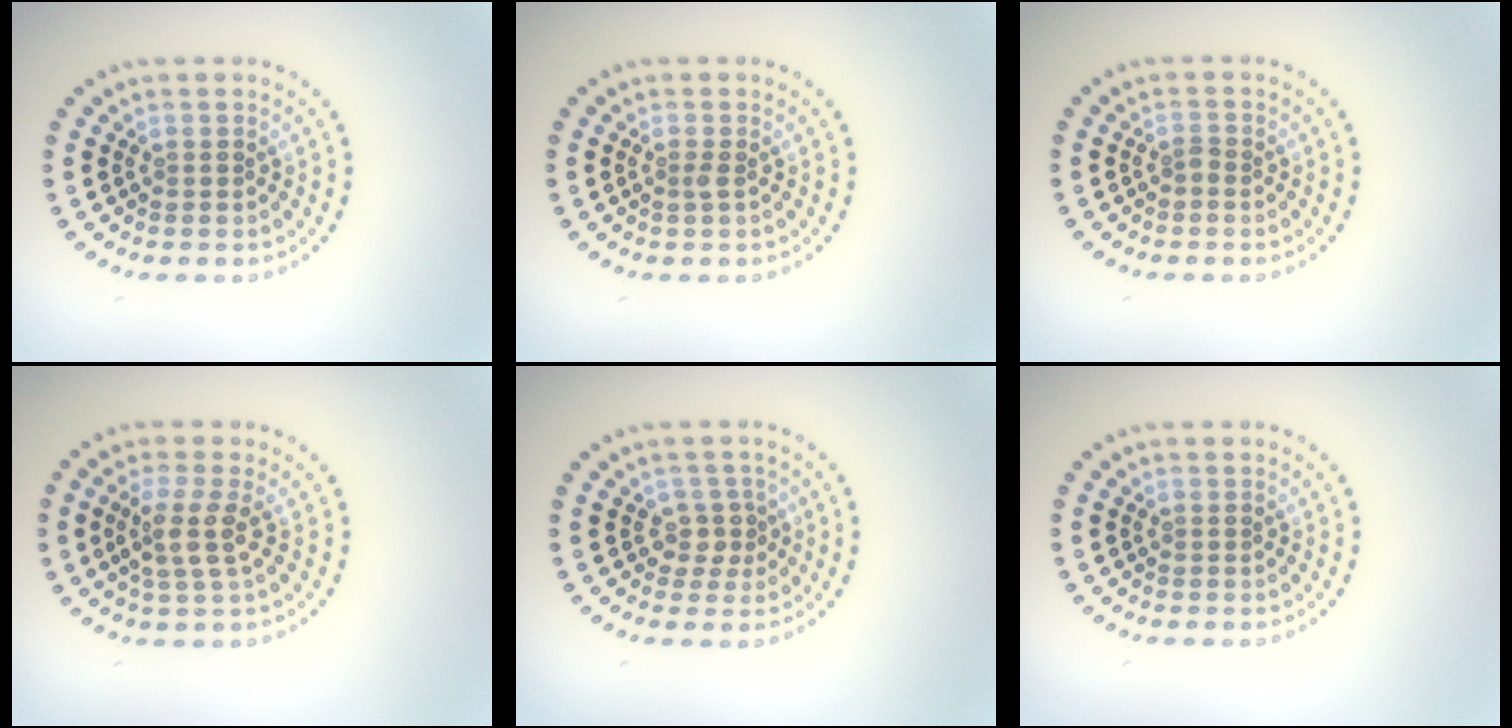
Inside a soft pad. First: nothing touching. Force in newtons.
{"total": 0.6, "press": 0.4, "slide": 0.3}
{"total": 0.8, "press": 0.6, "slide": 0.5}
{"total": 3.0, "press": 2.4, "slide": 1.8}
{"total": 2.0, "press": 1.6, "slide": 1.2}
{"total": 0.0}